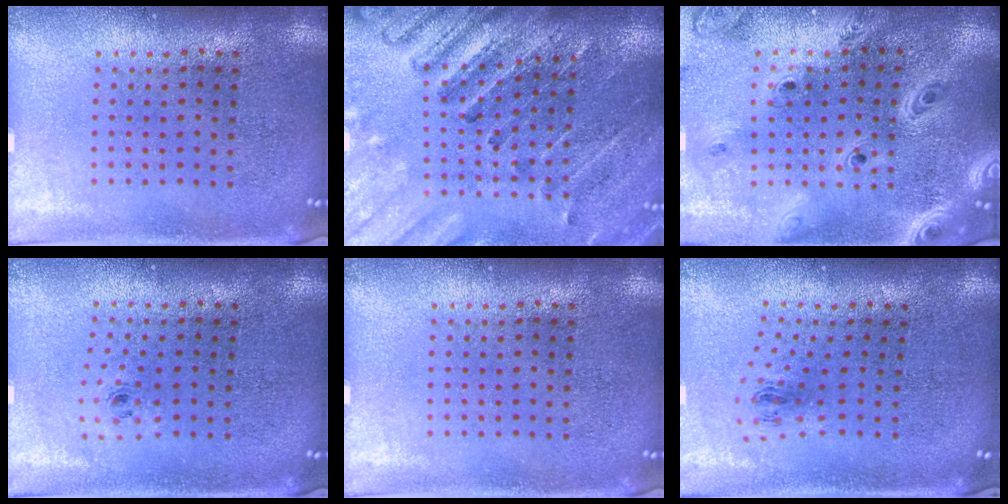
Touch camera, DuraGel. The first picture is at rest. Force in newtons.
{"total": 2.7, "press": 2.6, "slide": 0.2}
{"total": 3.2, "press": 2.6, "slide": 1.9}
{"total": 0.7, "press": 0.3, "slide": 0.6}
{"total": 0.0}
{"total": 1.0, "press": 0.4, "slide": 0.9}